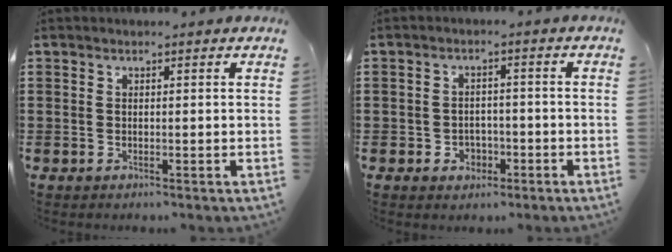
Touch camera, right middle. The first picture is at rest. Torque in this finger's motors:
{"motor_torque": [0.75, -0.26, 0.00, 0.00]}